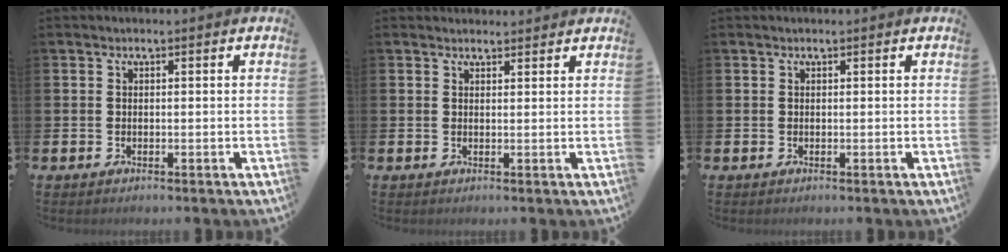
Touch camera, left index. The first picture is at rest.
{"total": 1.6, "force": [1.6, 0.4, -0.1], "torque": [0.010, -0.005, 0.027]}
{"total": 0.0}